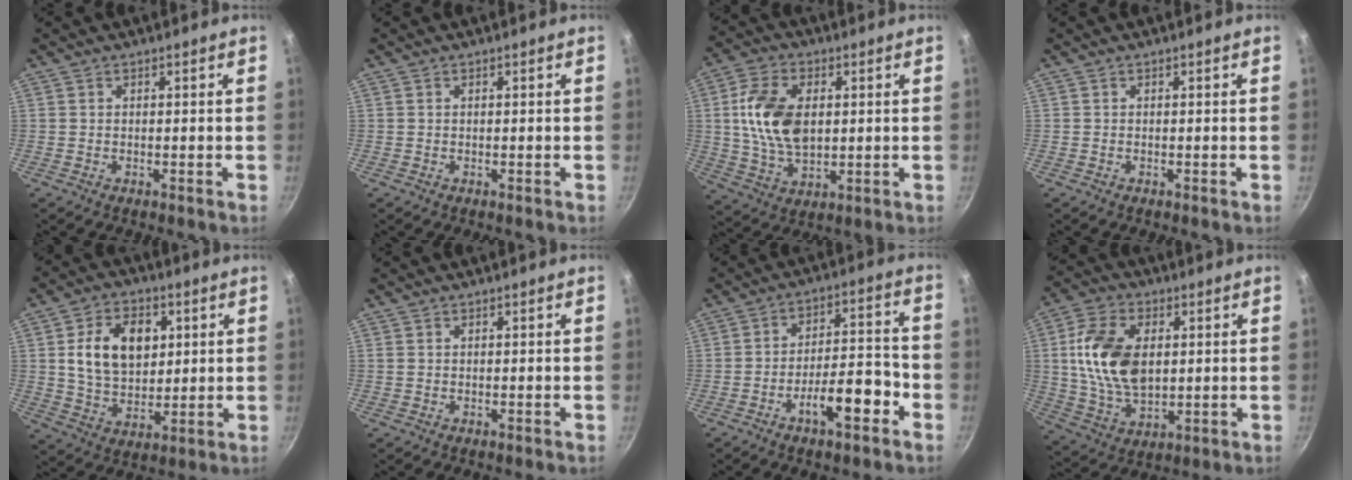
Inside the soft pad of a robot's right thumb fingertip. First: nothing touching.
{"total": 0.0}
{"total": 14.0, "force": [1.9, 8.7, 10.7], "torque": [-0.186, -0.003, 0.036]}
{"total": 0.0}
{"total": 13.7, "force": [3.2, 9.5, 9.4], "torque": [-0.131, -0.006, 0.055]}
{"total": 0.0}
{"total": 10.8, "force": [-5.2, 3.9, 8.6], "torque": [-0.112, 0.051, -0.081]}
{"total": 15.9, "force": [2.3, 10.0, 12.2], "torque": [-0.213, -0.006, 0.046]}